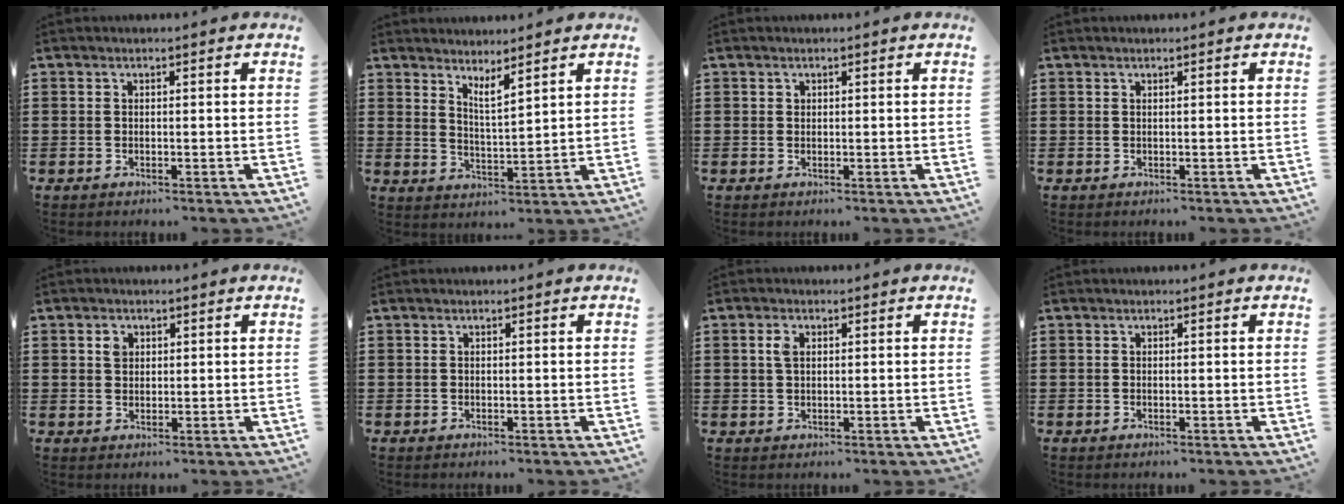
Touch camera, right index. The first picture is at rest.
{"total": 2.8, "force": [2.7, 0.0, 1.0], "torque": [-0.026, -0.007, 0.049]}
{"total": 0.5, "force": [0.2, 0.5, 0.0], "torque": [-0.002, 0.004, 0.003]}
{"total": 0.0}
{"total": 1.9, "force": [0.9, 1.5, 0.9], "torque": [-0.014, 0.003, 0.014]}
{"total": 0.0}
{"total": 2.2, "force": [0.6, 1.3, 1.7], "torque": [-0.038, 0.007, 0.009]}
{"total": 0.0}